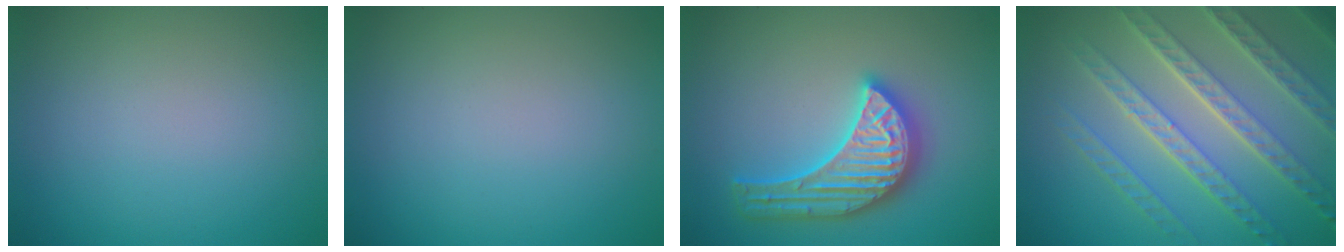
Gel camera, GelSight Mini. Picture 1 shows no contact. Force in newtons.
{"total": 0.0}
{"total": 5.5, "press": 5.5, "slide": 0.6}
{"total": 8.0, "press": 5.7, "slide": 5.6}